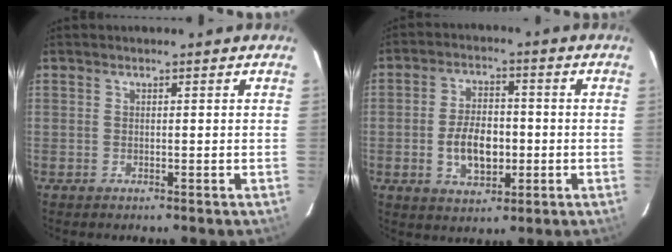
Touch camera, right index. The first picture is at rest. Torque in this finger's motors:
{"motor_torque": [0.26, -0.14, 0.26, 0.04]}